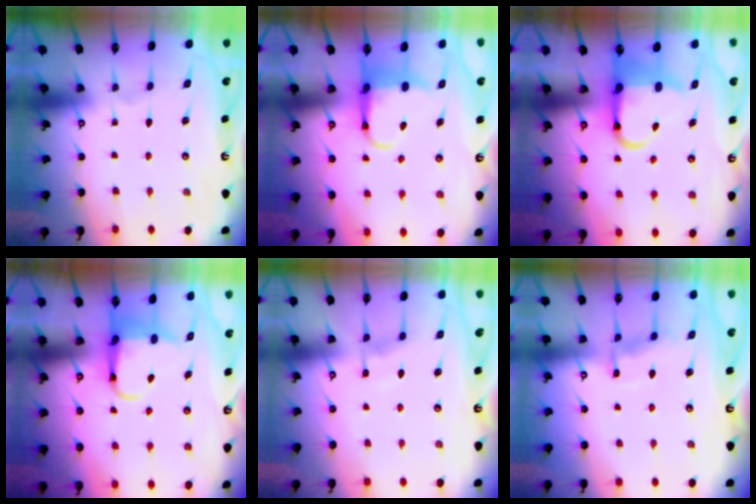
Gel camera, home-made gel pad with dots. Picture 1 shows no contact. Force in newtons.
{"total": 5.6, "press": 5.5, "slide": 1.0}
{"total": 7.3, "press": 7.2, "slide": 1.3}
{"total": 5.4, "press": 5.4, "slide": 0.5}
{"total": 4.5, "press": 4.5, "slide": 0.5}
{"total": 7.8, "press": 7.7, "slide": 0.8}